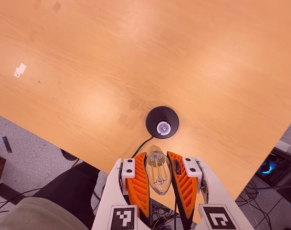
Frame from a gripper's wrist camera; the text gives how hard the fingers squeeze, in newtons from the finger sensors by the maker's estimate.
{"total": 25.3, "left": 28.4, "right": 22.2}